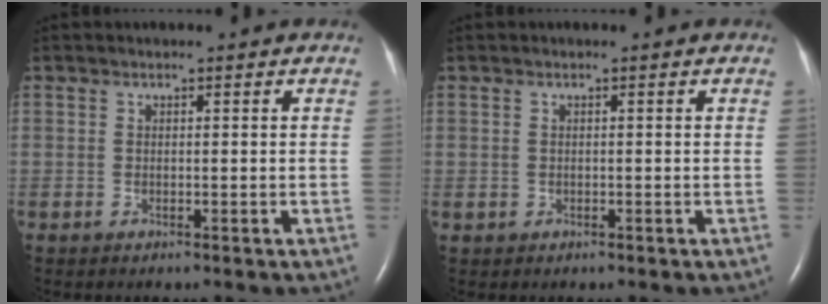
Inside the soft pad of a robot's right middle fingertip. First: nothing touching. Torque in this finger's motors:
{"motor_torque": [0.34, -0.14, 0.31, 0.03]}